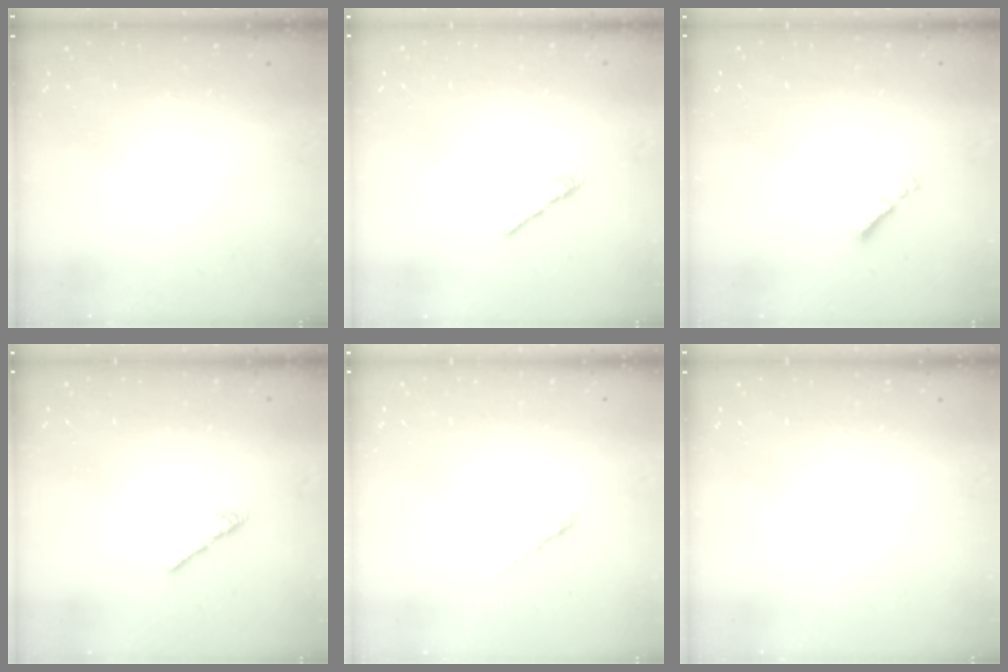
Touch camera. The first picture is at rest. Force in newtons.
{"total": 2.1, "press": 2.0, "slide": 0.7}
{"total": 2.3, "press": 2.3, "slide": 0.4}
{"total": 2.1, "press": 2.0, "slide": 0.7}
{"total": 2.0, "press": 2.0, "slide": 0.6}
{"total": 0.0}